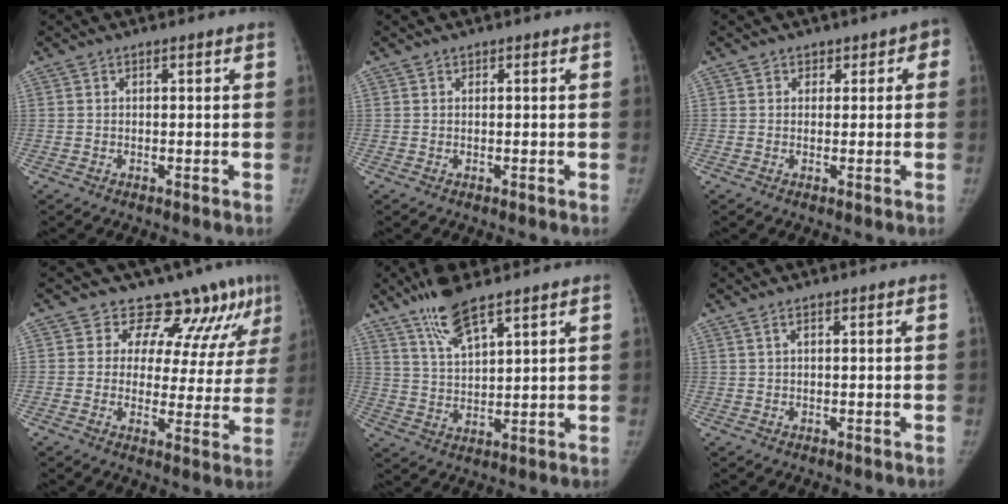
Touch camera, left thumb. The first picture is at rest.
{"total": 0.0}
{"total": 2.2, "force": [0.7, 1.8, 1.0], "torque": [0.014, 0.001, 0.005]}
{"total": 11.4, "force": [9.2, 5.0, 4.7], "torque": [-0.027, -0.057, 0.102]}
{"total": 8.9, "force": [6.5, 2.0, 5.8], "torque": [-0.112, -0.031, 0.134]}
{"total": 0.8, "force": [0.5, 0.0, 0.6], "torque": [-0.017, 0.007, 0.010]}